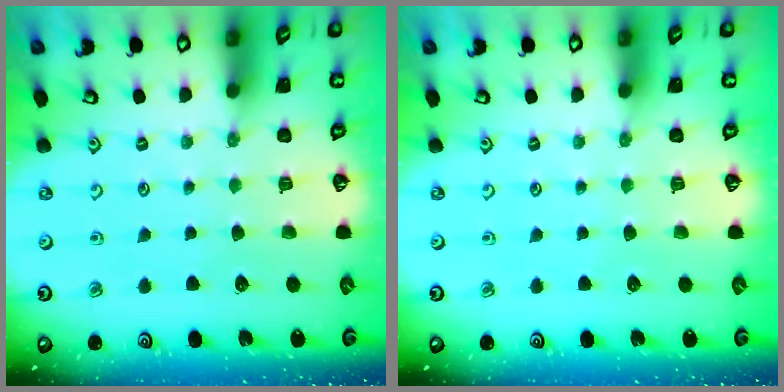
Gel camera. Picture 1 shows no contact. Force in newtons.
{"total": 0.0}